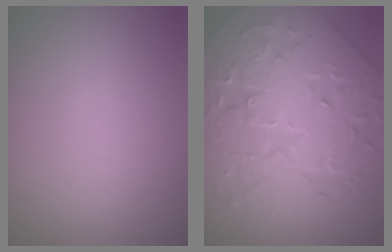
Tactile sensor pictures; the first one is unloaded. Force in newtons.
{"total": 8.1, "press": 6.8, "slide": 4.4}